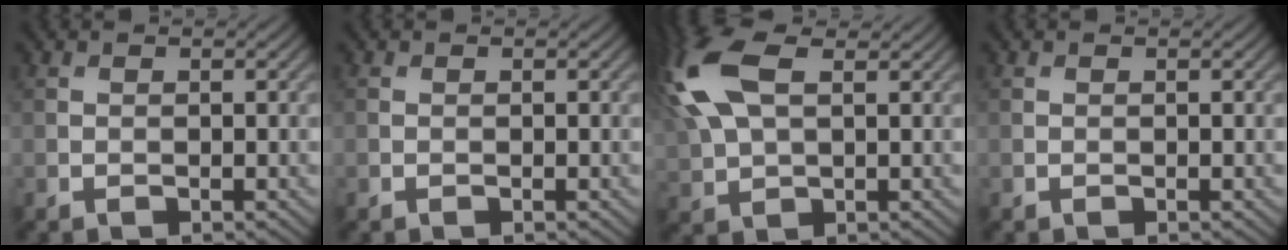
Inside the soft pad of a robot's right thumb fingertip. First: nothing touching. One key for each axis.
{"total": 0.0}
{"total": 13.3, "fx": 4.7, "fy": 6.8, "fz": 10.5, "tx": -0.279, "ty": 0.023, "tz": 0.083}
{"total": 0.0}